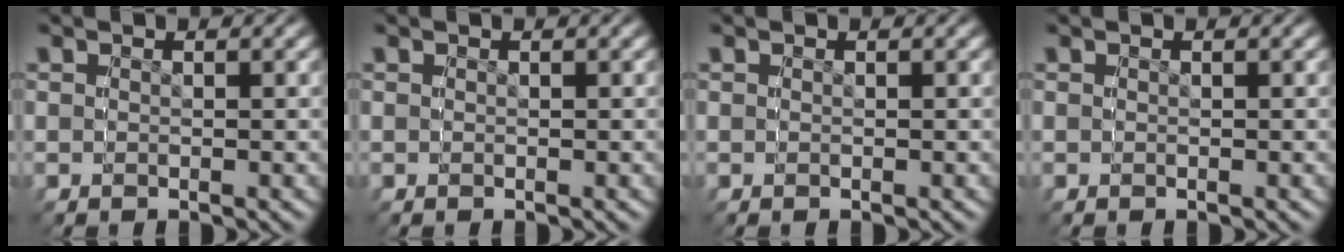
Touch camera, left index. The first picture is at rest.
{"total": 0.0}
{"total": 0.0}
{"total": 0.0}